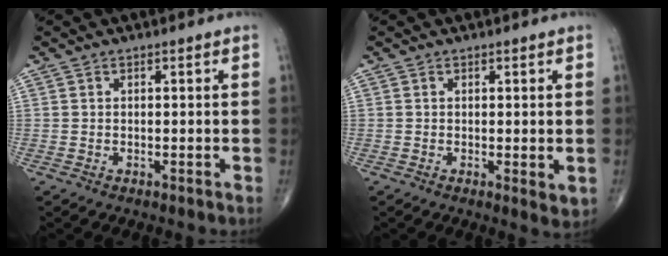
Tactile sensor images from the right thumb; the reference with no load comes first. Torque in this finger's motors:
{"motor_torque": [-0.21, 0.32, -0.12, -0.08, -0.03]}